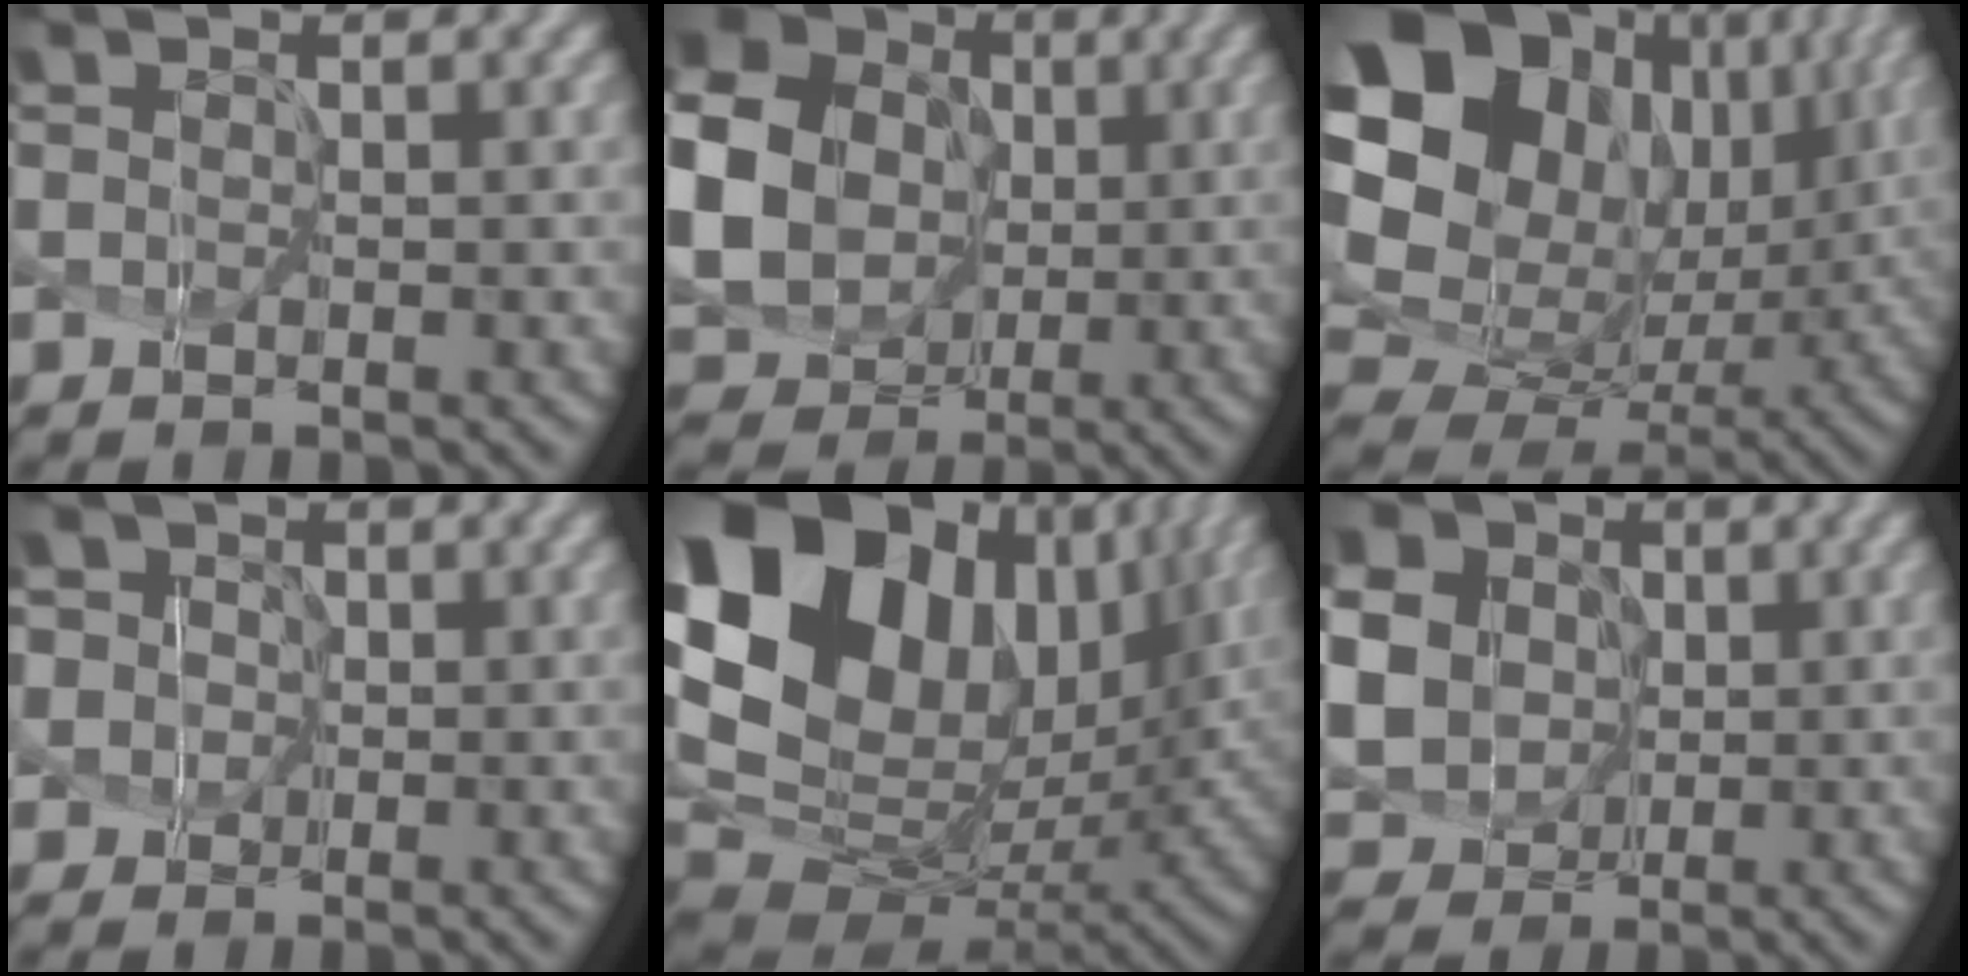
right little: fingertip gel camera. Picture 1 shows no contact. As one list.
[{"total": 18.6, "force": [2.5, 17.0, 7.0], "torque": [-0.216, 0.014, 0.009]}, {"total": 21.3, "force": [6.2, 16.7, 11.6], "torque": [-0.280, 0.029, 0.127]}, {"total": 7.2, "force": [1.9, 6.3, 3.1], "torque": [-0.062, 0.041, -0.007]}, {"total": 19.9, "force": [7.0, 12.9, 13.5], "torque": [-0.319, 0.029, 0.143]}, {"total": 13.3, "force": [1.8, 12.1, 5.3], "torque": [-0.195, 0.018, 0.017]}]